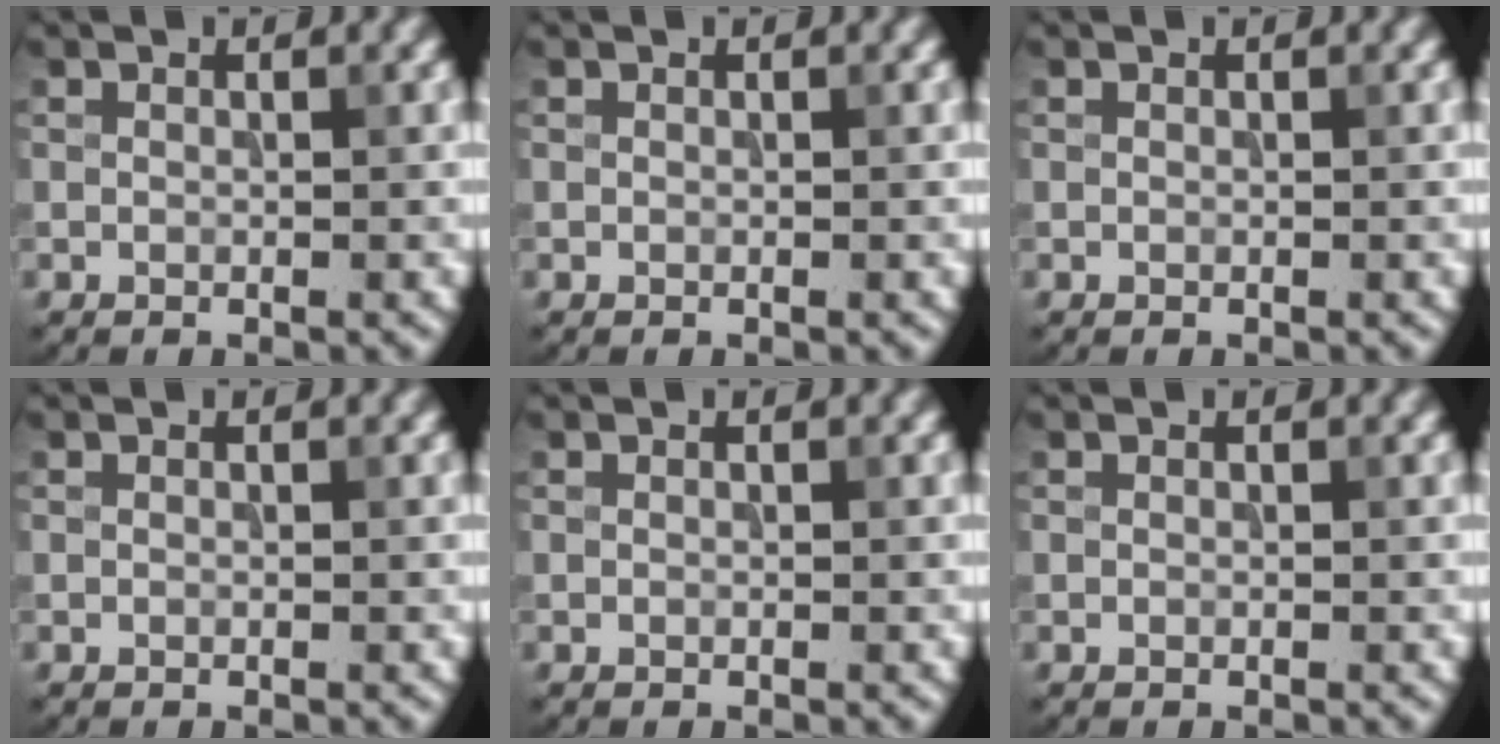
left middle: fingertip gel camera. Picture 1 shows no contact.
{"total": 0.0}
{"total": 0.0}
{"total": 0.0}
{"total": 0.0}
{"total": 0.0}